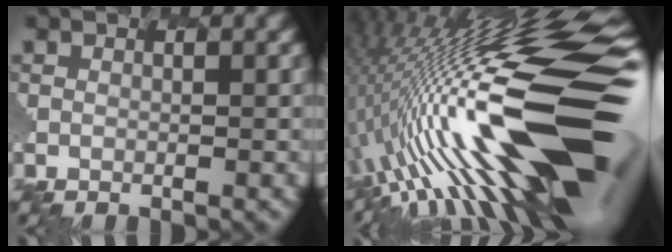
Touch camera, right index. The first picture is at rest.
{"total": 16.1, "force": [-1.2, 4.1, 15.6], "torque": [-0.270, 0.034, -0.042]}